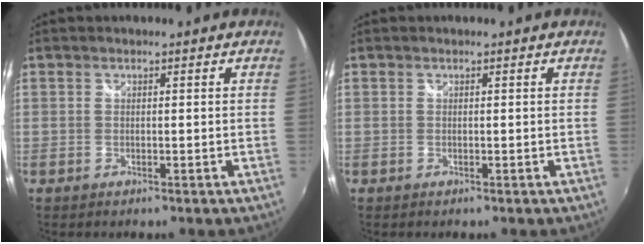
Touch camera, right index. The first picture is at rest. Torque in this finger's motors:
{"motor_torque": [0.00, 0.00, 0.00, 0.00]}